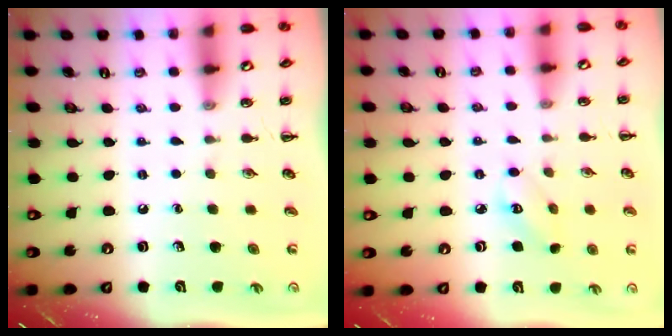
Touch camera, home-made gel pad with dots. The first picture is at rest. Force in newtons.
{"total": 3.2, "press": 3.1, "slide": 0.6}